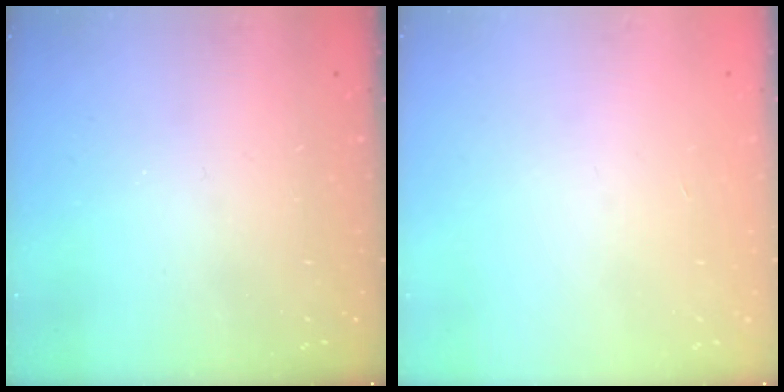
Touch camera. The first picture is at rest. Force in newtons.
{"total": 0.0}